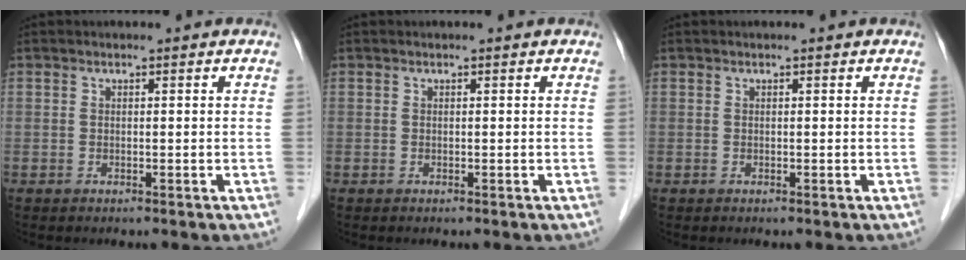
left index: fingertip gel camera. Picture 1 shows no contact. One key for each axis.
{"total": 0.0}
{"total": 0.0}